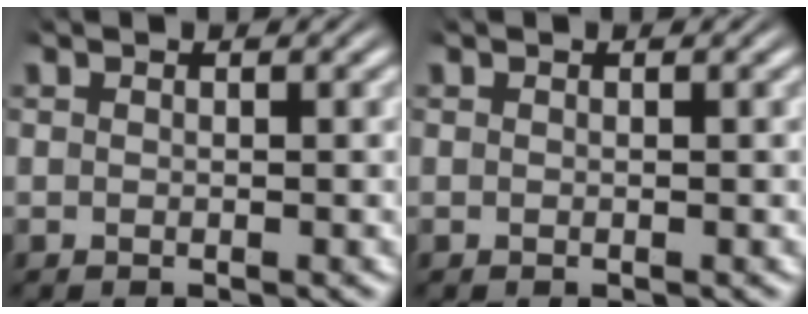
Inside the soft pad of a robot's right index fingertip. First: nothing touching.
{"total": 0.0}